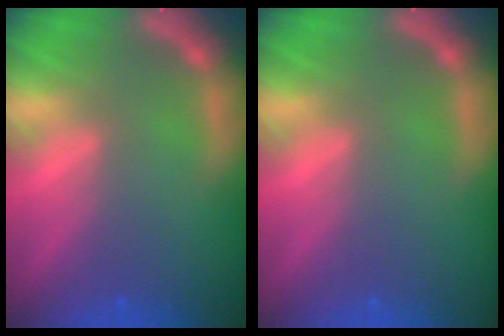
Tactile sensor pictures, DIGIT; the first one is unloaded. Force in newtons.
{"total": 0.0}